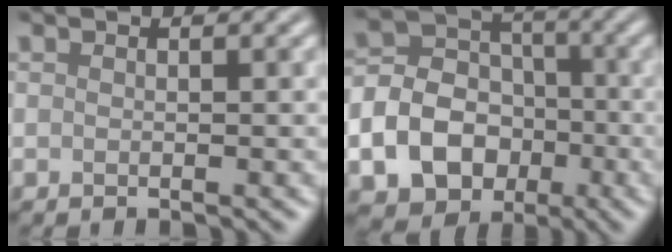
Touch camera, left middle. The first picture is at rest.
{"total": 9.9, "force": [-3.2, 8.2, 4.6], "torque": [-0.084, -0.023, -0.078]}